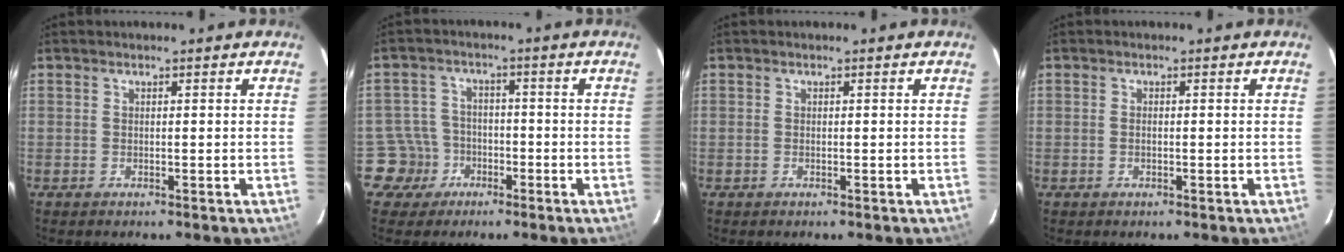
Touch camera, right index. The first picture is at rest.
{"total": 5.9, "force": [-3.0, 5.0, -0.5], "torque": [-0.003, 0.027, -0.056]}
{"total": 0.0}
{"total": 0.8, "force": [-0.1, 0.4, 0.7], "torque": [-0.015, 0.001, -0.003]}